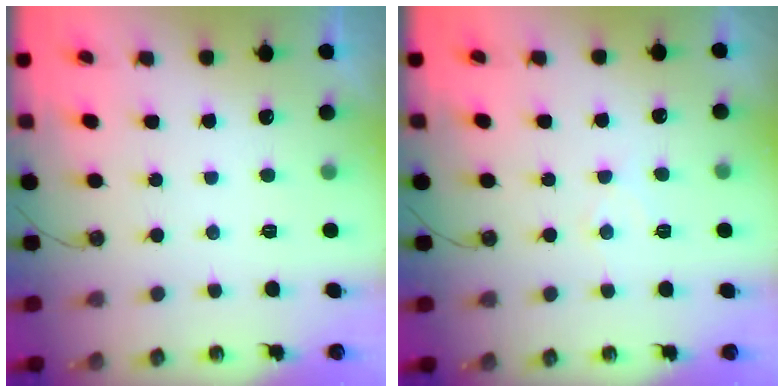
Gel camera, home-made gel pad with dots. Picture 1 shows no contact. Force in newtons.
{"total": 5.5, "press": 5.4, "slide": 0.8}